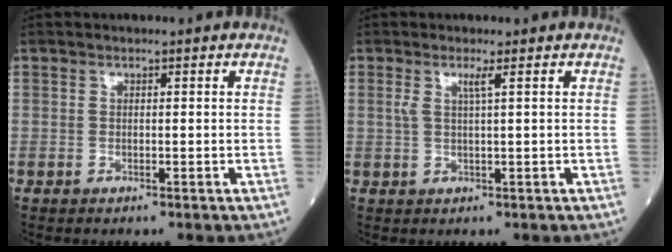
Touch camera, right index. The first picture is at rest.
{"total": 2.0, "force": [0.7, -0.3, 1.8], "torque": [-0.042, 0.002, 0.015]}